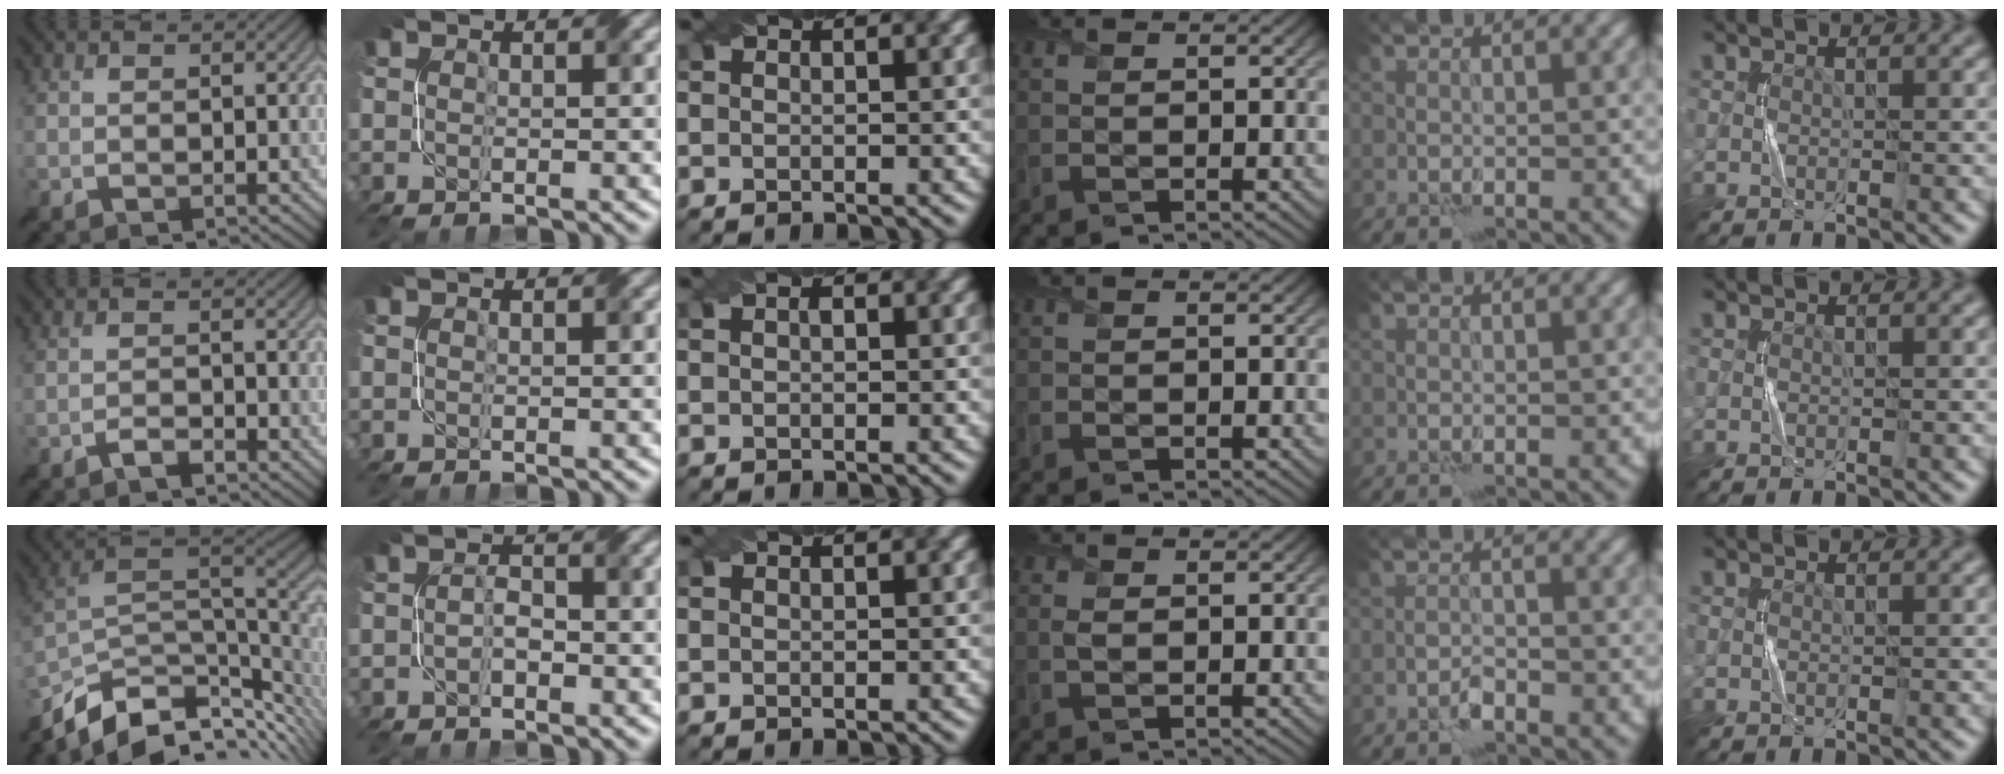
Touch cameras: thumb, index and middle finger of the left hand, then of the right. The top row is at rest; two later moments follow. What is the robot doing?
{"motion": "twist", "object": "screw"}